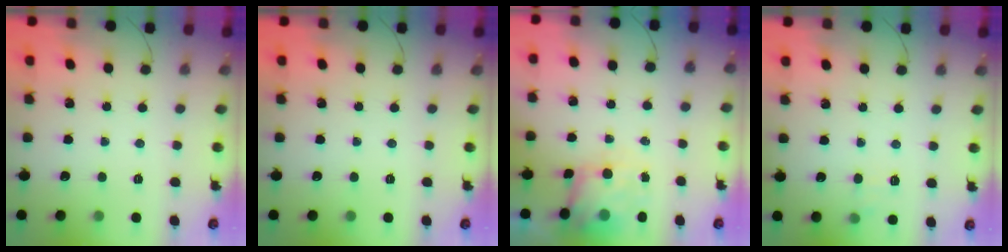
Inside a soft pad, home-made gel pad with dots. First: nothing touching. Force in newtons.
{"total": 0.0}
{"total": 6.2, "press": 6.0, "slide": 1.5}
{"total": 6.5, "press": 6.2, "slide": 1.8}